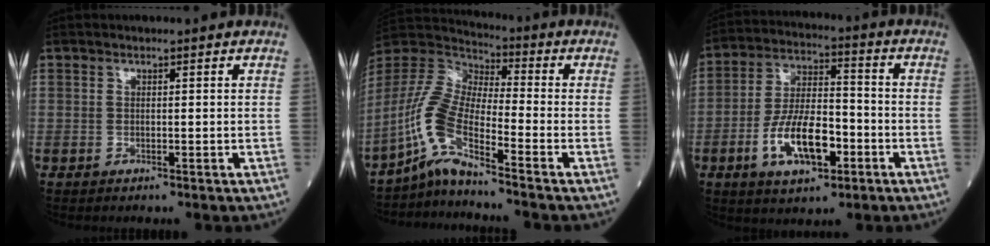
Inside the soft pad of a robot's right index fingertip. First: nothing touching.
{"total": 8.8, "force": [-6.0, 0.8, 6.3], "torque": [-0.157, 0.001, -0.127]}
{"total": 11.8, "force": [-4.4, 4.7, 9.9], "torque": [-0.199, 0.007, -0.073]}